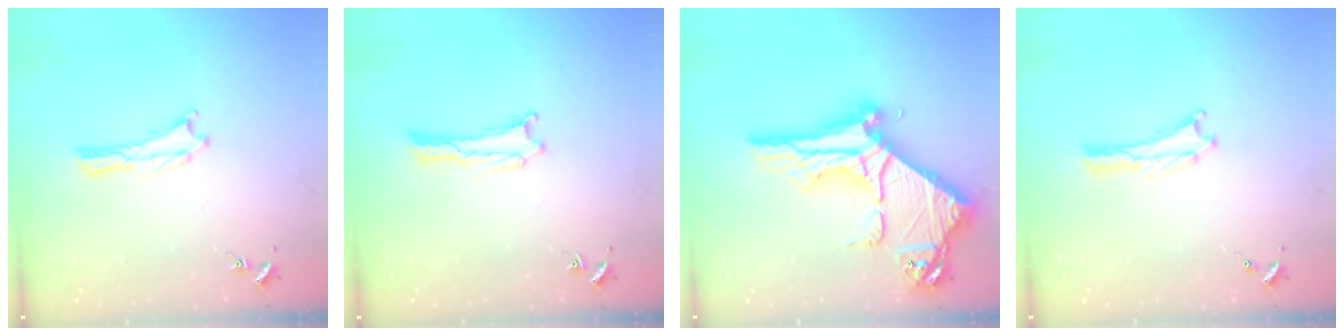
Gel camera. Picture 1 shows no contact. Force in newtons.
{"total": 0.0}
{"total": 14.0, "press": 13.9, "slide": 1.4}
{"total": 0.0}